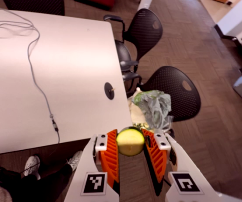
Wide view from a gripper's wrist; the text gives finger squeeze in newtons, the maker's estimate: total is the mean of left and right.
{"total": 11.2, "left": 11.4, "right": 11.0}